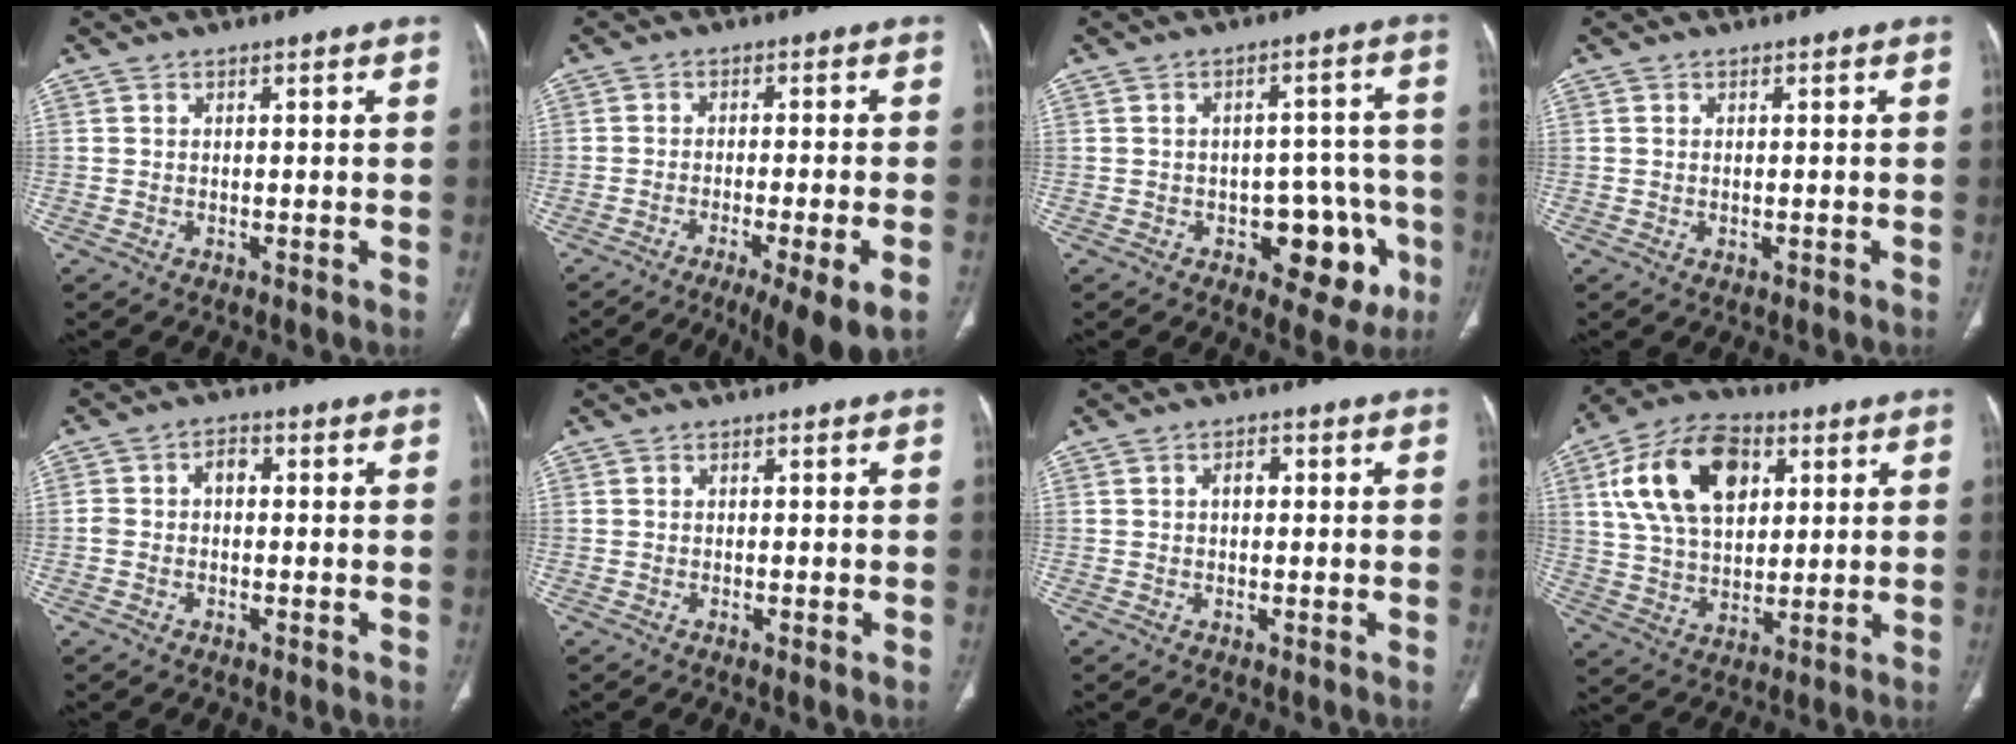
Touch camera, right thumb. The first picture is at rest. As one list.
[{"total": 11.3, "force": [-6.4, 1.0, 9.3], "torque": [-0.136, -0.004, -0.097]}, {"total": 11.6, "force": [-4.2, 6.7, 8.5], "torque": [-0.061, 0.032, -0.045]}, {"total": 0.5, "force": [-0.2, 0.2, 0.4], "torque": [-0.013, 0.000, 0.001]}, {"total": 3.4, "force": [-0.1, 2.4, 2.4], "torque": [-0.039, 0.017, -0.007]}, {"total": 1.2, "force": [-0.5, 0.1, 1.2], "torque": [-0.021, -0.004, -0.007]}, {"total": 2.0, "force": [0.2, 1.4, 1.5], "torque": [-0.021, 0.009, 0.001]}, {"total": 18.3, "force": [6.0, 11.4, 13.0], "torque": [-0.213, -0.001, 0.107]}]